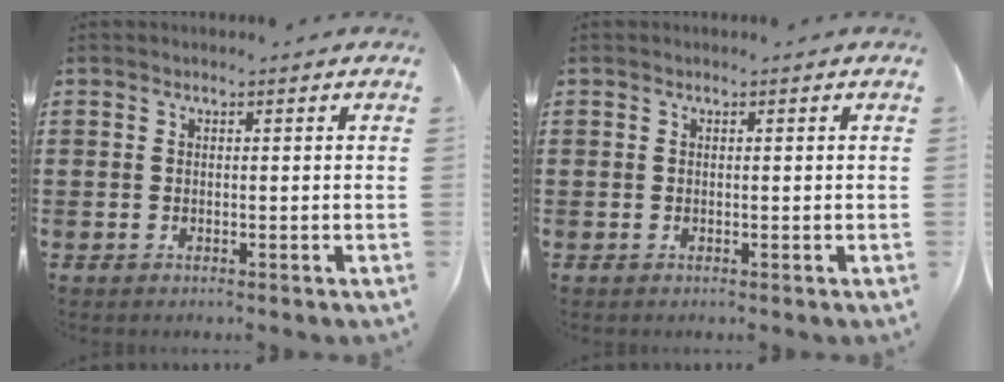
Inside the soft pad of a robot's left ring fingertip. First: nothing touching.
{"total": 0.0}